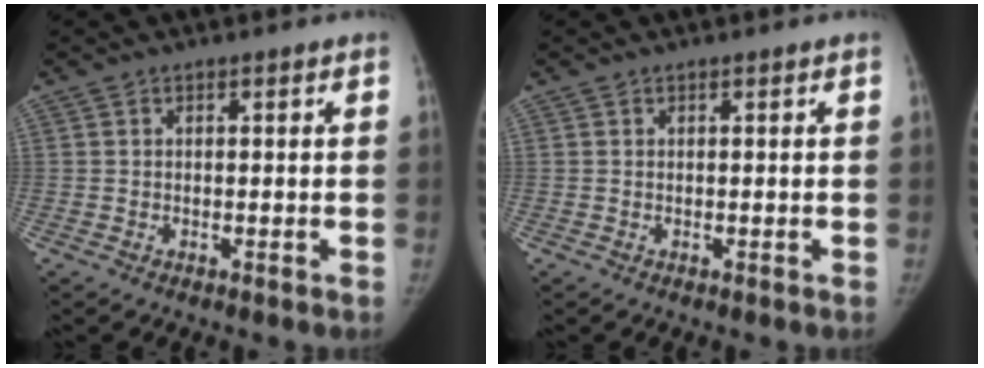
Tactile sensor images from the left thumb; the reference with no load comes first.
{"total": 0.0}